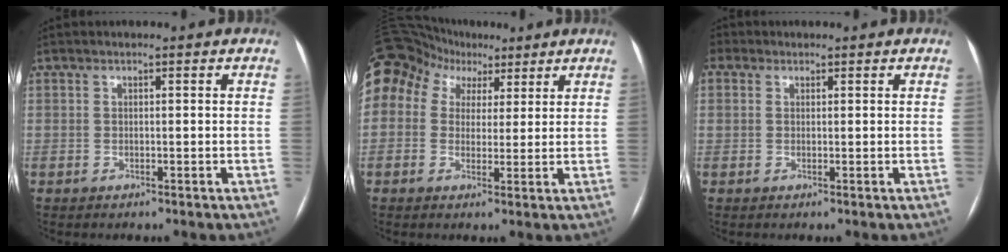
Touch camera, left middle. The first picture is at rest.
{"total": 19.8, "force": [9.5, 15.6, 7.8], "torque": [-0.245, 0.104, 0.179]}
{"total": 1.7, "force": [0.5, 1.6, 0.4], "torque": [-0.019, 0.008, 0.013]}